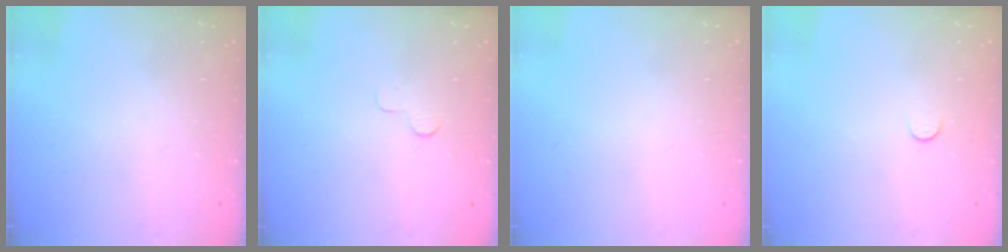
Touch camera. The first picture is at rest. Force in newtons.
{"total": 3.0, "press": 2.9, "slide": 0.3}
{"total": 0.0}
{"total": 3.0, "press": 3.0, "slide": 0.3}